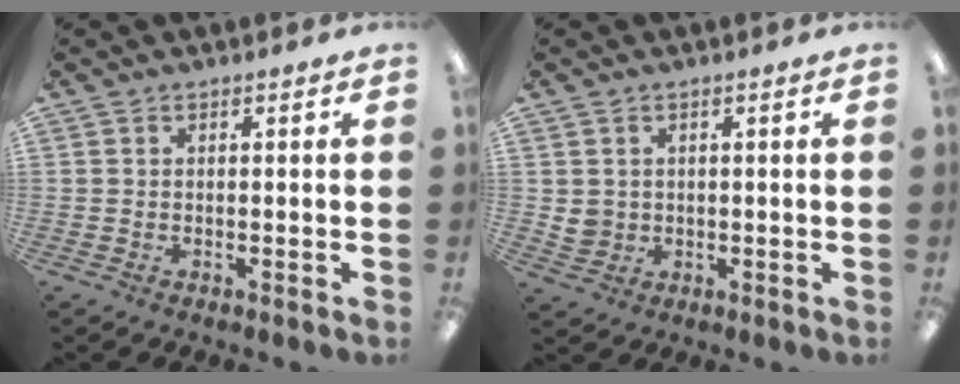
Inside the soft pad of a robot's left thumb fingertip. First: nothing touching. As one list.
[{"total": 3.5, "force": [1.3, 3.2, 0.6], "torque": [-0.009, 0.000, 0.025]}]